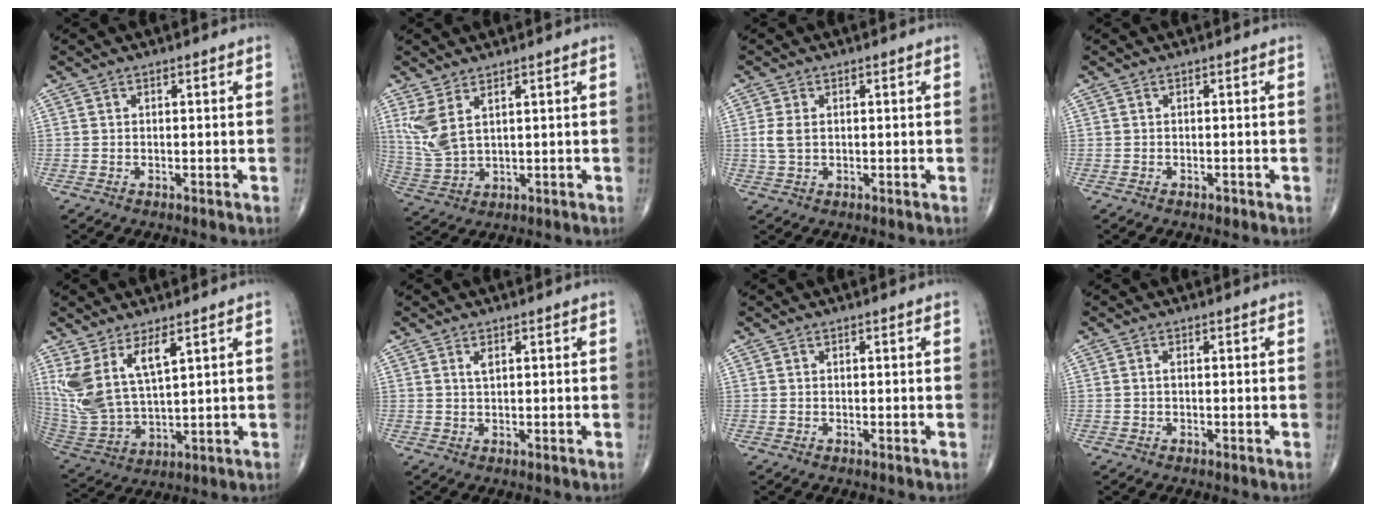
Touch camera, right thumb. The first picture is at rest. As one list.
[{"total": 8.1, "force": [3.8, 3.0, 6.5], "torque": [-0.153, -0.020, 0.092]}, {"total": 3.0, "force": [0.3, 1.9, 2.3], "torque": [-0.058, 0.003, 0.008]}, {"total": 0.6, "force": [-0.4, 0.3, 0.3], "torque": [-0.003, 0.000, -0.007]}, {"total": 12.4, "force": [6.0, 4.8, 9.7], "torque": [-0.206, -0.033, 0.139]}, {"total": 1.3, "force": [0.6, 0.5, 1.0], "torque": [-0.019, 0.000, 0.013]}, {"total": 0.0}, {"total": 0.5, "force": [-0.1, 0.2, 0.5], "torque": [-0.010, -0.001, -0.003]}]